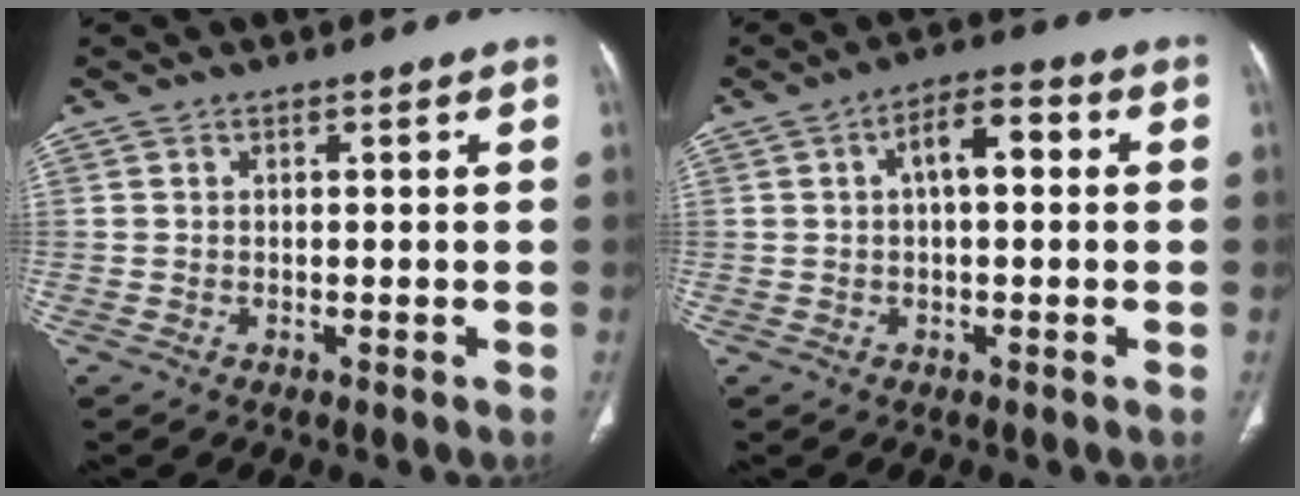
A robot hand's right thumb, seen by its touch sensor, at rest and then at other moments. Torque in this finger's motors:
{"motor_torque": [1.11, 2.85, 0.93, 0.11, 0.08]}